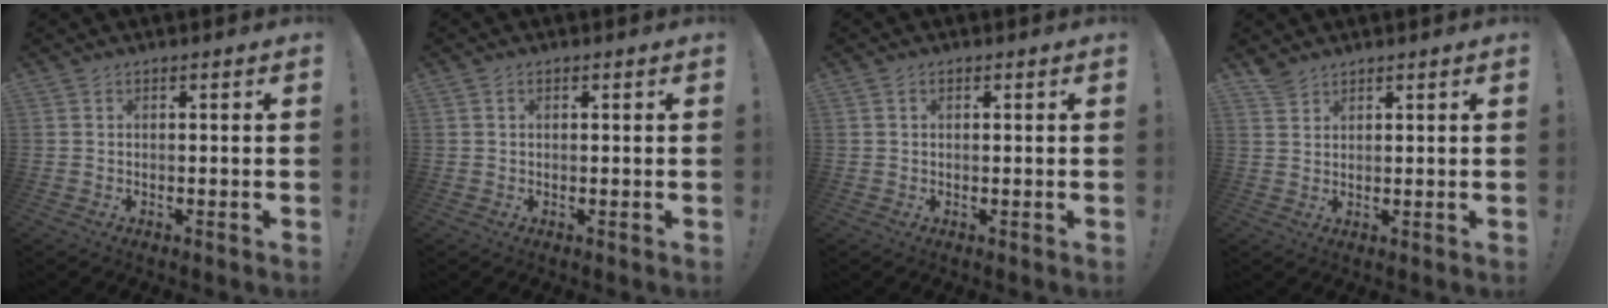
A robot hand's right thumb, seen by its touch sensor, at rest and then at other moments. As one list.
[{"total": 0.6, "force": [0.2, 0.4, 0.3], "torque": [-0.007, 0.002, 0.005]}, {"total": 0.8, "force": [0.4, 0.6, 0.4], "torque": [-0.003, -0.001, 0.006]}, {"total": 3.0, "force": [2.7, 1.2, 0.7], "torque": [-0.008, -0.016, 0.051]}]